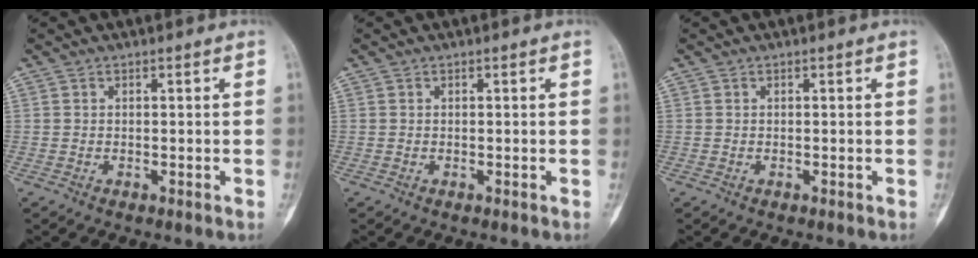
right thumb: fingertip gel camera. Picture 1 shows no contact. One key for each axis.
{"total": 0.0}
{"total": 0.0}